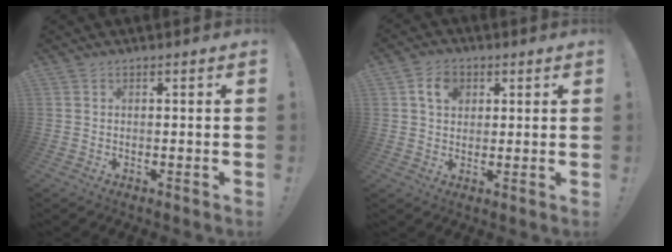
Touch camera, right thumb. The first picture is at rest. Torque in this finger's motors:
{"motor_torque": [-0.15, 0.15, 0.33, -0.31, 0.00]}